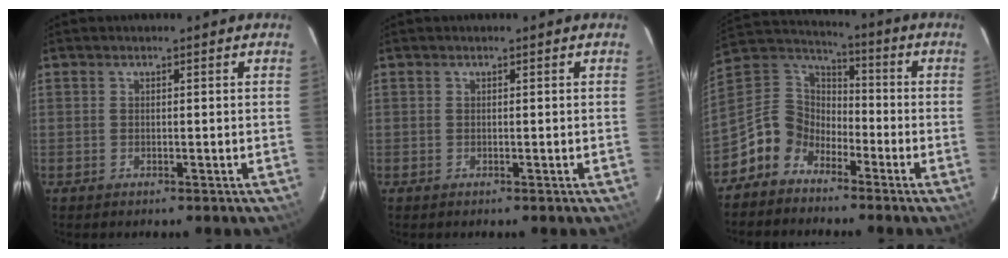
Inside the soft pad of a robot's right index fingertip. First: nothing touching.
{"total": 0.0}
{"total": 9.8, "force": [-6.6, 7.0, 2.0], "torque": [-0.064, 0.040, -0.145]}